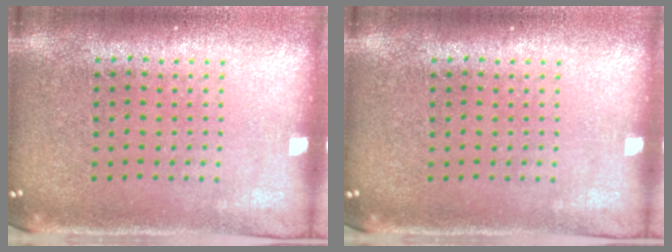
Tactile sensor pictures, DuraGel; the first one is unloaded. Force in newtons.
{"total": 0.0}